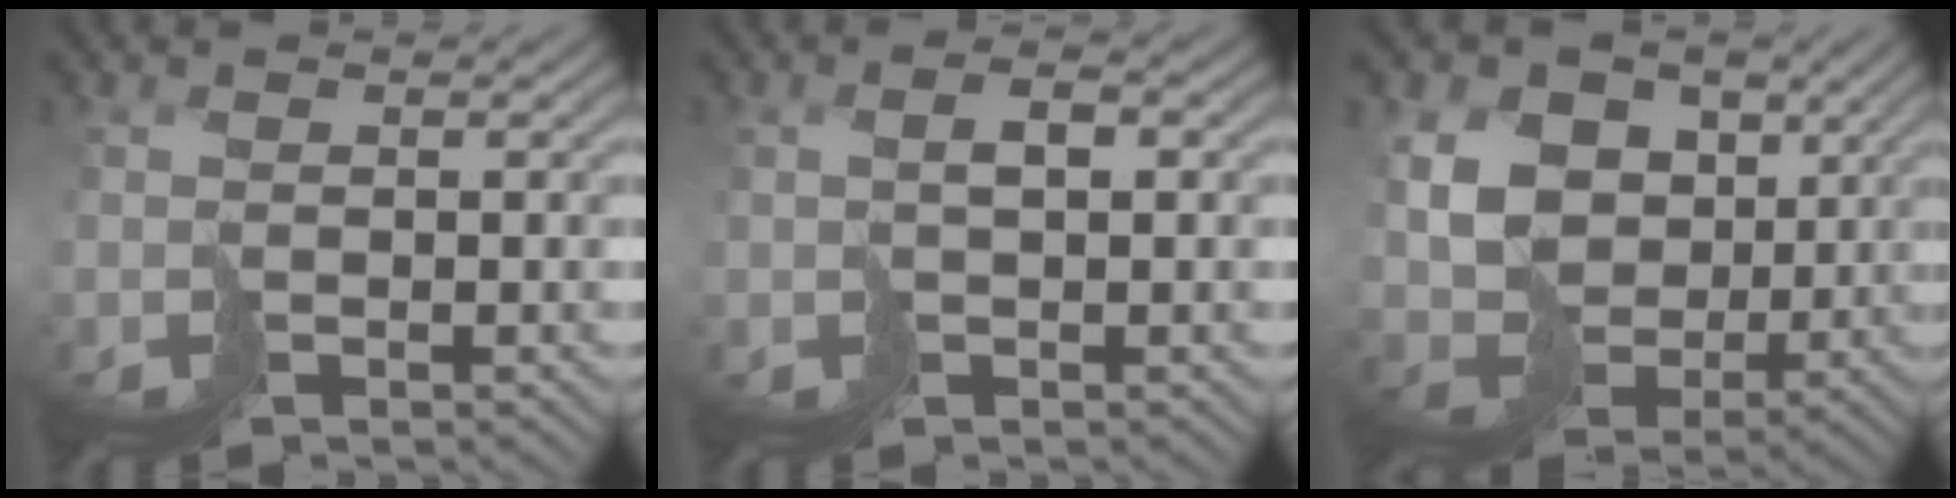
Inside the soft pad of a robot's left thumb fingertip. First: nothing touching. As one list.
[{"total": 2.1, "force": [0.5, 0.8, 1.9], "torque": [-0.037, 0.006, 0.007]}, {"total": 11.7, "force": [3.7, 9.3, 6.0], "torque": [-0.163, 0.013, 0.074]}]